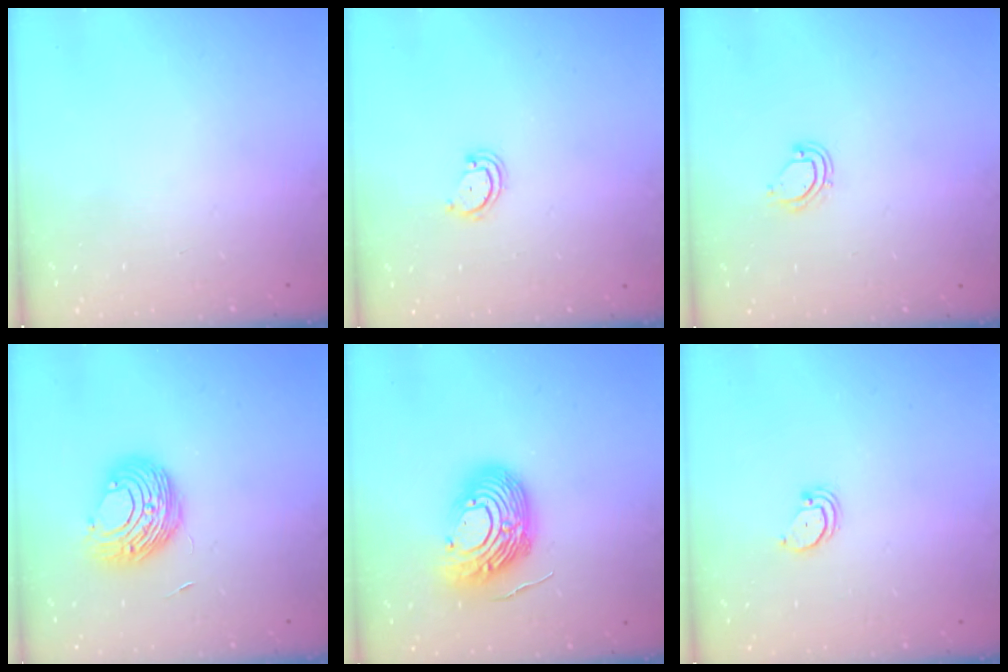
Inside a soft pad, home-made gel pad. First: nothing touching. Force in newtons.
{"total": 2.6, "press": 2.6, "slide": 0.3}
{"total": 5.2, "press": 5.2, "slide": 0.4}
{"total": 10.0, "press": 10.0, "slide": 0.5}
{"total": 14.4, "press": 14.3, "slide": 2.2}
{"total": 2.1, "press": 2.1, "slide": 0.2}